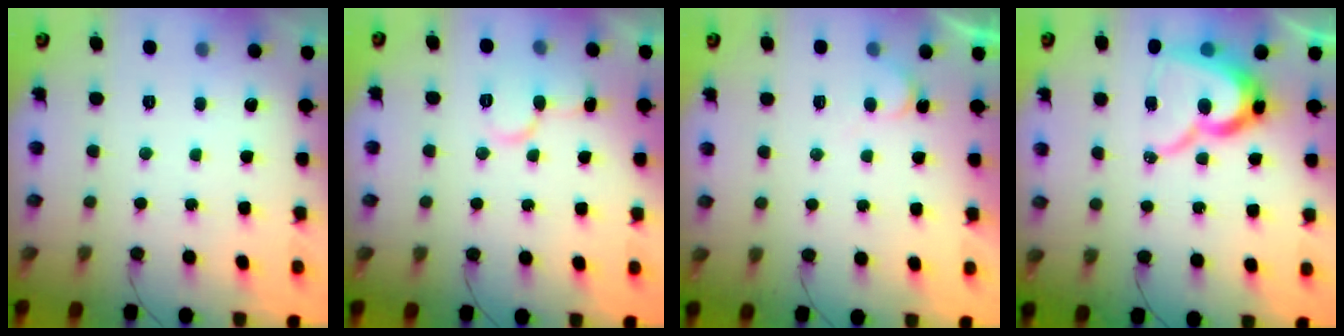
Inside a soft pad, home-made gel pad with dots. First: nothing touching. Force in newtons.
{"total": 8.1, "press": 8.1, "slide": 0.8}
{"total": 3.8, "press": 3.8, "slide": 0.3}
{"total": 14.1, "press": 14.0, "slide": 1.5}